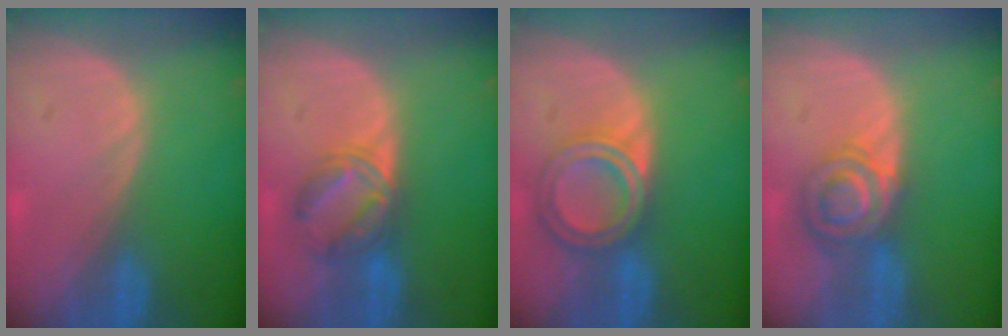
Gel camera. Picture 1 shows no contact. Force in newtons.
{"total": 5.9, "press": 5.8, "slide": 1.0}
{"total": 6.8, "press": 6.1, "slide": 3.1}
{"total": 7.2, "press": 6.0, "slide": 3.9}